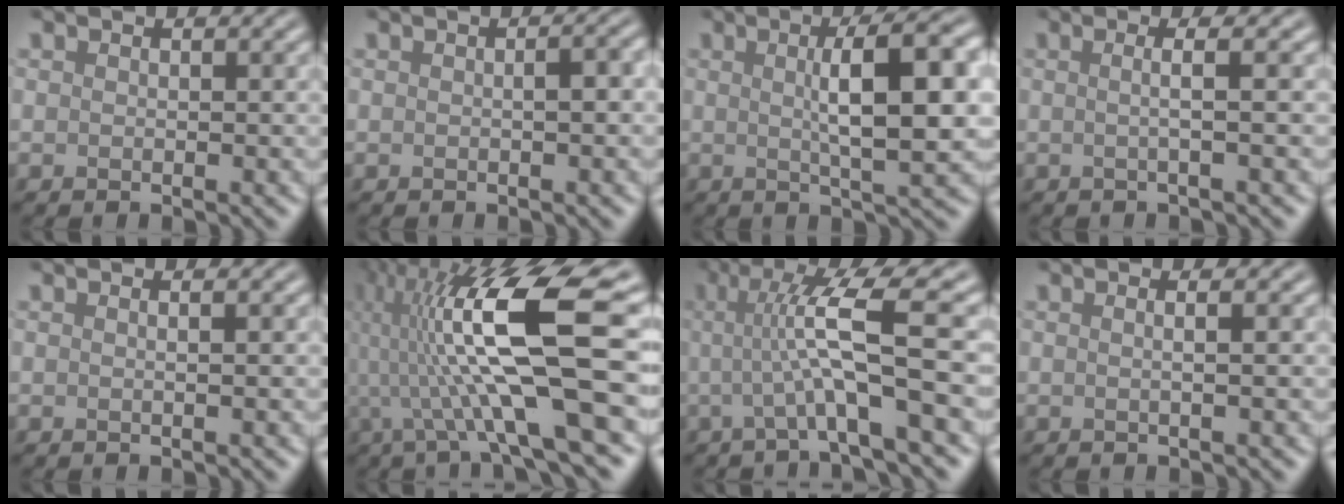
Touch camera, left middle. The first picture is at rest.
{"total": 1.3, "force": [0.0, 0.3, 1.2], "torque": [-0.011, 0.010, 0.008]}
{"total": 8.1, "force": [1.3, 1.9, 7.8], "torque": [-0.097, 0.016, 0.025]}
{"total": 1.7, "force": [0.0, 0.3, 1.7], "torque": [-0.023, 0.005, -0.001]}
{"total": 0.9, "force": [0.3, 0.5, 0.7], "torque": [0.007, 0.000, -0.009]}
{"total": 13.2, "force": [1.0, 2.6, 12.9], "torque": [-0.235, 0.021, 0.028]}
{"total": 6.3, "force": [0.2, 0.7, 6.2], "torque": [-0.108, 0.006, 0.011]}
{"total": 1.9, "force": [0.5, 1.0, 1.5], "torque": [0.000, 0.009, -0.016]}